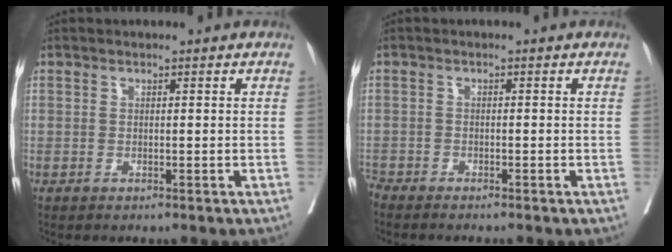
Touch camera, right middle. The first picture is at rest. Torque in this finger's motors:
{"motor_torque": [0.17, -0.23, 0.03, 0.01]}